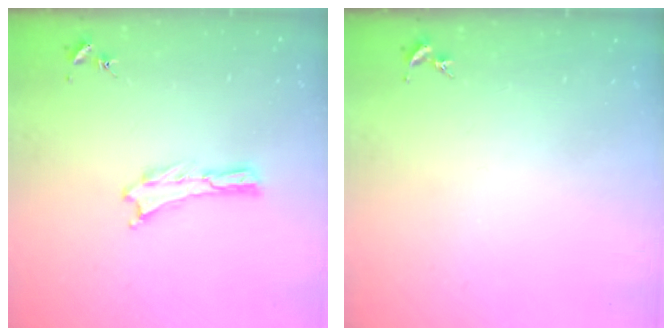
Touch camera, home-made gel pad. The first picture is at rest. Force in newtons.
{"total": 0.0}